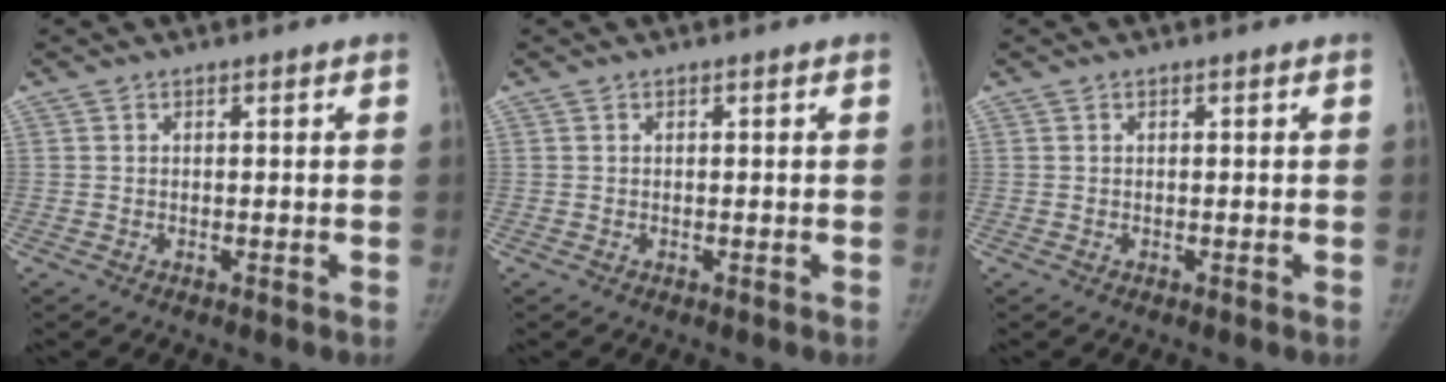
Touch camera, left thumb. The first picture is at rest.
{"total": 0.0}
{"total": 0.0}